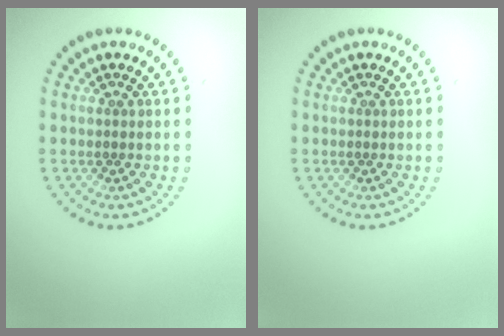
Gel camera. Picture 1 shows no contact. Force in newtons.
{"total": 0.0}